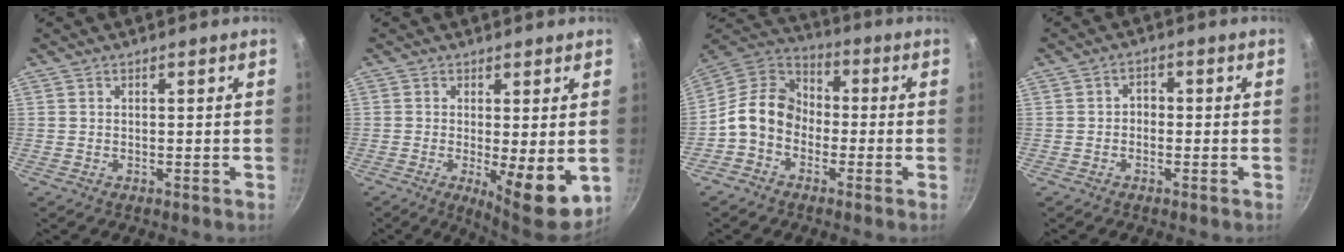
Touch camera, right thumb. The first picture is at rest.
{"total": 9.4, "force": [-1.1, 2.7, 9.0], "torque": [-0.116, -0.016, -0.005]}
{"total": 11.7, "force": [-2.6, 9.2, 6.7], "torque": [-0.085, 0.044, -0.074]}
{"total": 2.1, "force": [-0.6, 1.6, 1.2], "torque": [-0.008, 0.011, -0.014]}